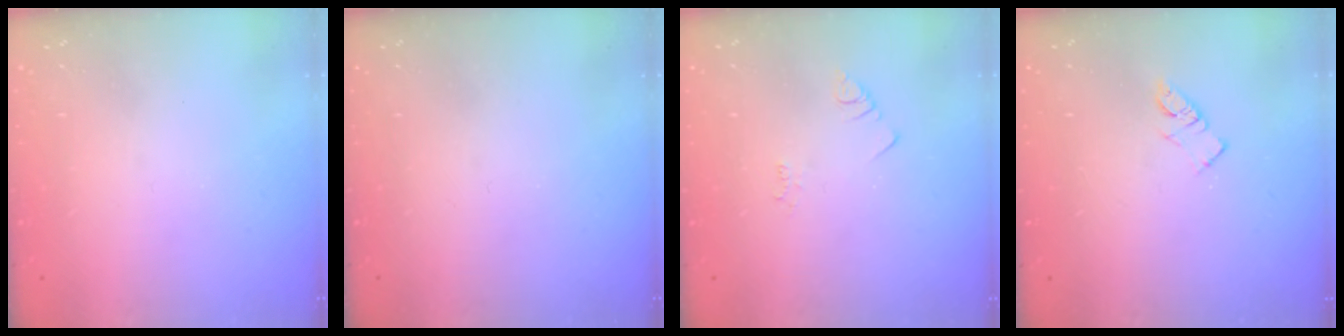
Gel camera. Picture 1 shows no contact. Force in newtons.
{"total": 0.0}
{"total": 2.2, "press": 2.1, "slide": 0.4}
{"total": 4.0, "press": 4.0, "slide": 0.4}